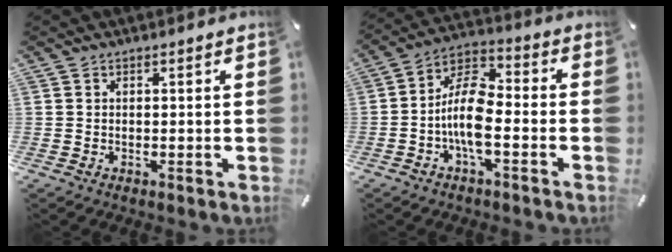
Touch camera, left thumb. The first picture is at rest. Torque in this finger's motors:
{"motor_torque": [-0.39, 0.73, 1.20, 0.21, 0.46]}